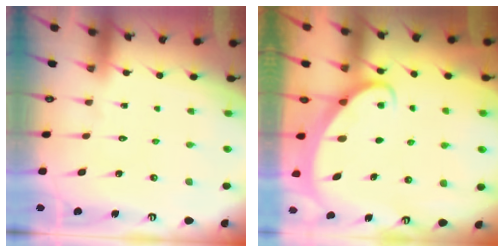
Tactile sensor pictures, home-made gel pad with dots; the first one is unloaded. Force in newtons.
{"total": 2.1, "press": 2.1, "slide": 0.2}